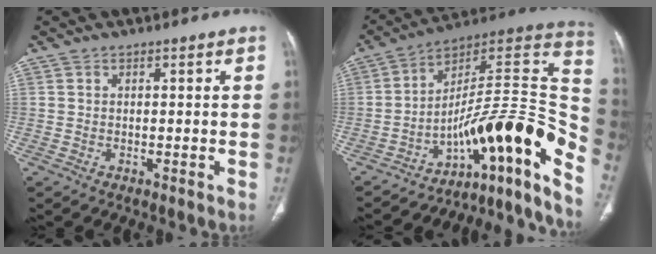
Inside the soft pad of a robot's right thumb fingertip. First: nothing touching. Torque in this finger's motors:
{"motor_torque": [2.29, 0.29, 1.00, -1.76, 0.08]}